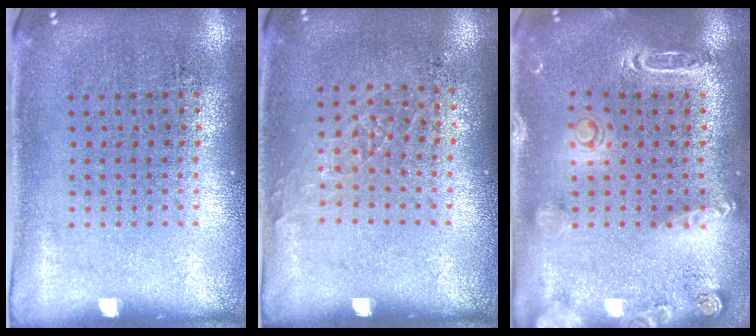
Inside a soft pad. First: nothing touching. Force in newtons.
{"total": 0.8, "press": 0.8, "slide": 0.3}
{"total": 2.0, "press": 1.9, "slide": 0.5}